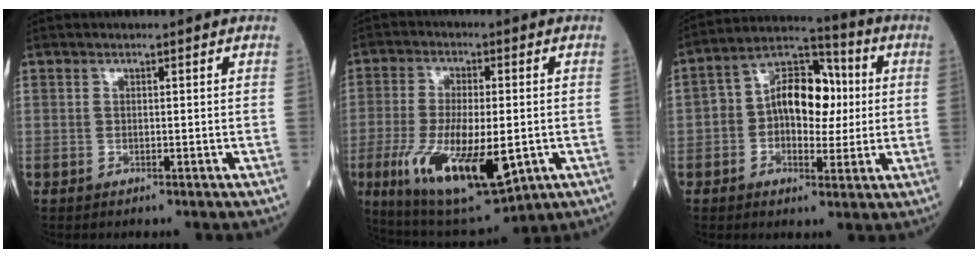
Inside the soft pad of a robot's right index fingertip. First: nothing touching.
{"total": 17.3, "force": [-5.0, 5.4, 15.6], "torque": [-0.292, -0.030, -0.068]}
{"total": 12.2, "force": [0.7, 6.9, 10.0], "torque": [-0.168, 0.038, 0.007]}